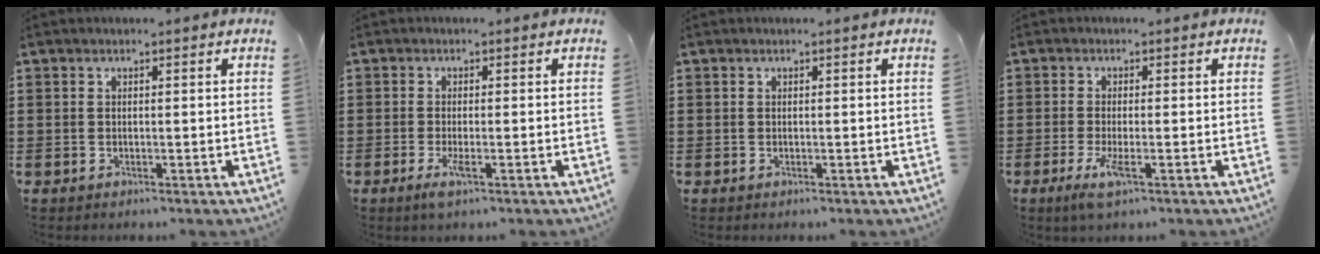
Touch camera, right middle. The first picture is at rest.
{"total": 2.3, "force": [-0.9, 0.3, 2.1], "torque": [-0.049, -0.010, -0.020]}
{"total": 0.0}
{"total": 3.5, "force": [-1.4, 0.6, 3.2], "torque": [-0.073, -0.015, -0.028]}